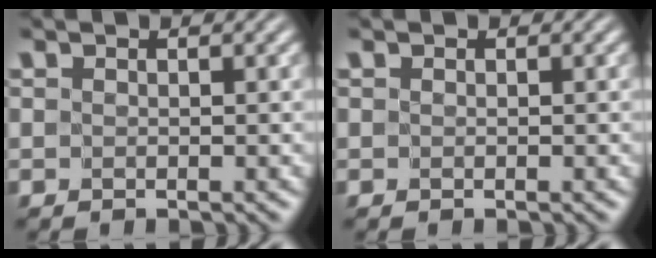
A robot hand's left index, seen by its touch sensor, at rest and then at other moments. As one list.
[{"total": 0.0}]